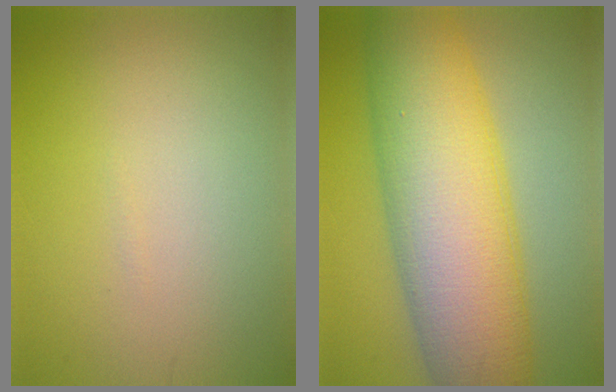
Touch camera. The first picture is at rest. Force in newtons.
{"total": 13.0, "press": 13.0, "slide": 0.1}